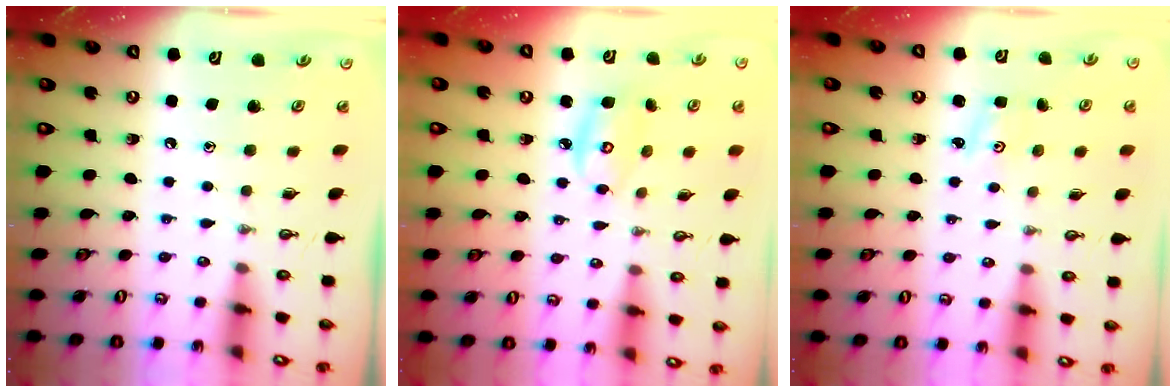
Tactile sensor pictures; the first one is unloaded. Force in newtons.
{"total": 5.9, "press": 5.9, "slide": 0.3}
{"total": 1.3, "press": 1.2, "slide": 0.2}